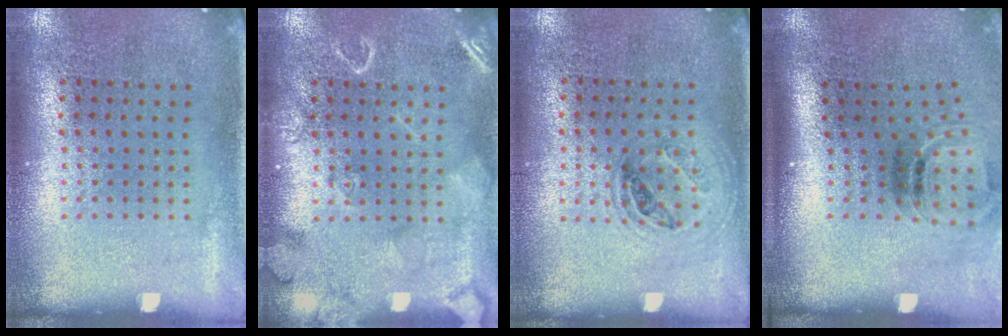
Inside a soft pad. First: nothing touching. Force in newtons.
{"total": 2.9, "press": 2.9, "slide": 0.4}
{"total": 1.0, "press": 0.9, "slide": 0.3}
{"total": 1.5, "press": 1.1, "slide": 1.1}